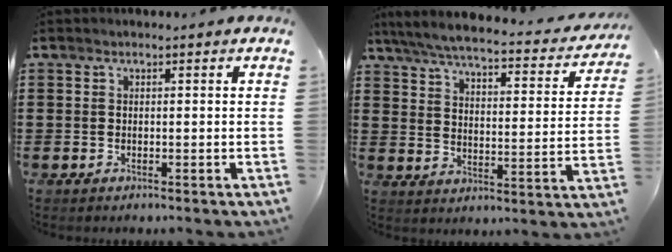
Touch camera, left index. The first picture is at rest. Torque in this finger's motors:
{"motor_torque": [1.36, -0.78, 0.53, 0.12]}